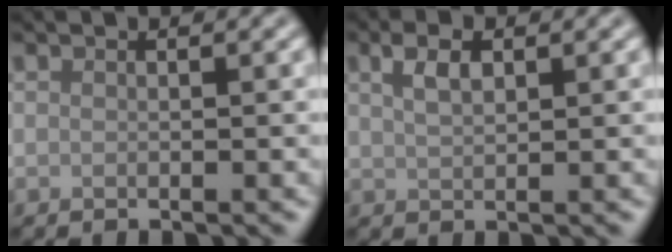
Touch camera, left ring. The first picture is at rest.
{"total": 2.5, "force": [1.0, 1.2, 1.9], "torque": [-0.043, 0.005, 0.022]}